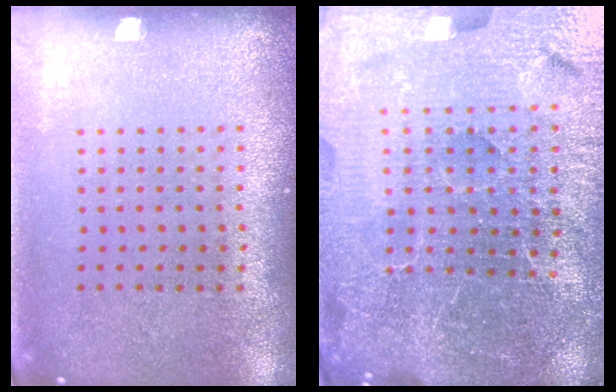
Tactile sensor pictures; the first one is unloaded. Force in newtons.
{"total": 6.2, "press": 5.5, "slide": 3.0}